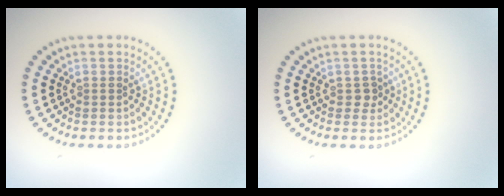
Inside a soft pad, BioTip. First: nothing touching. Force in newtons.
{"total": 1.2, "press": 1.0, "slide": 0.6}